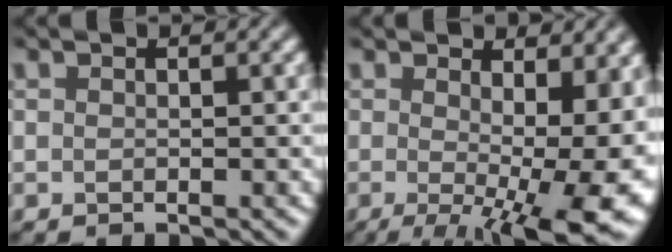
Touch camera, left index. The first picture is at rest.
{"total": 13.5, "force": [-0.3, 5.0, 12.5], "torque": [-0.153, -0.012, 0.024]}